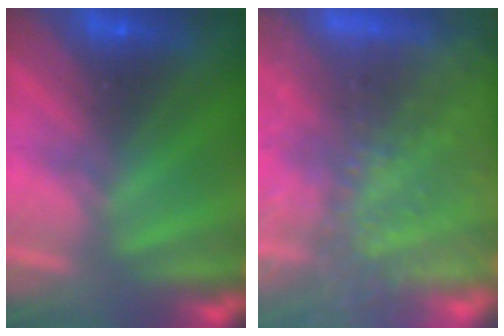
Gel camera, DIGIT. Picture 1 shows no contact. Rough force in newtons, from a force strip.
{"total": 7.5}